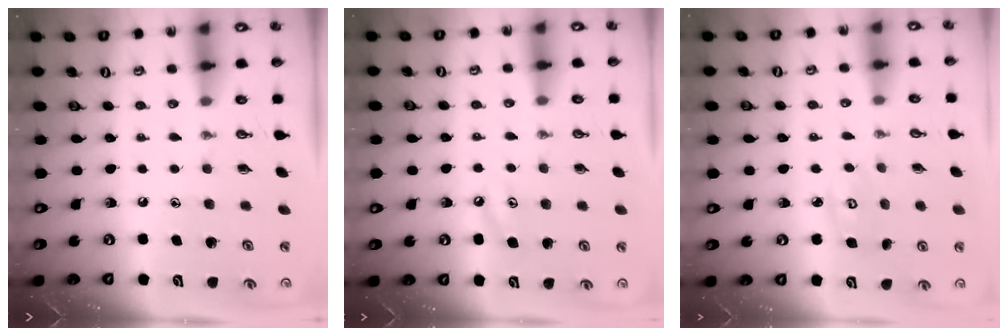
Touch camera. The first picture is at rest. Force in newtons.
{"total": 4.4, "press": 4.4, "slide": 0.7}
{"total": 5.3, "press": 5.3, "slide": 0.3}